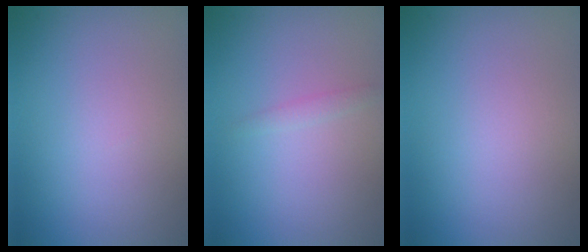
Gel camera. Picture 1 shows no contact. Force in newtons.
{"total": 0.8, "press": 0.8, "slide": 0.0}
{"total": 0.0}